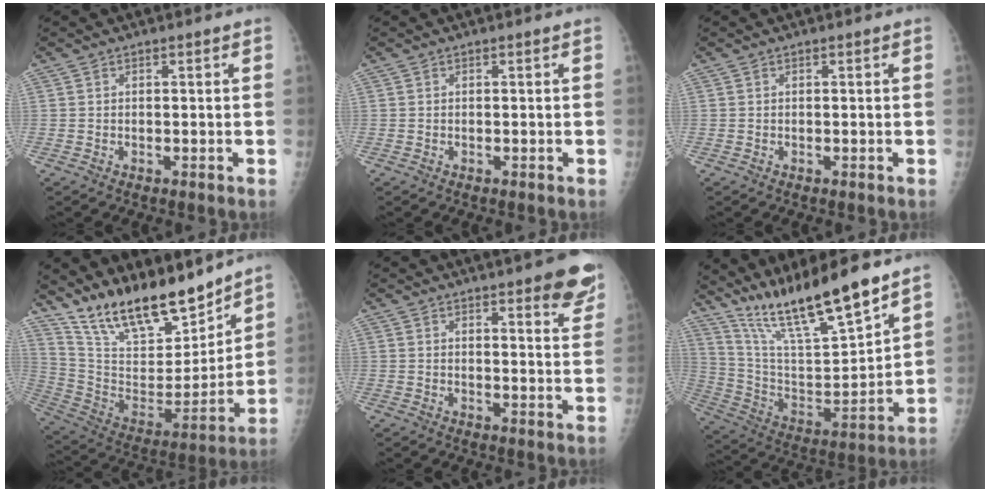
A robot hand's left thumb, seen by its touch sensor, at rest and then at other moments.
{"total": 0.0}
{"total": 0.0}
{"total": 20.8, "force": [17.2, 6.5, 9.7], "torque": [-0.132, -0.096, 0.310]}
{"total": 9.0, "force": [5.8, 2.4, 6.4], "torque": [-0.054, -0.026, 0.067]}
{"total": 20.7, "force": [16.3, 2.9, 12.4], "torque": [-0.195, -0.079, 0.305]}